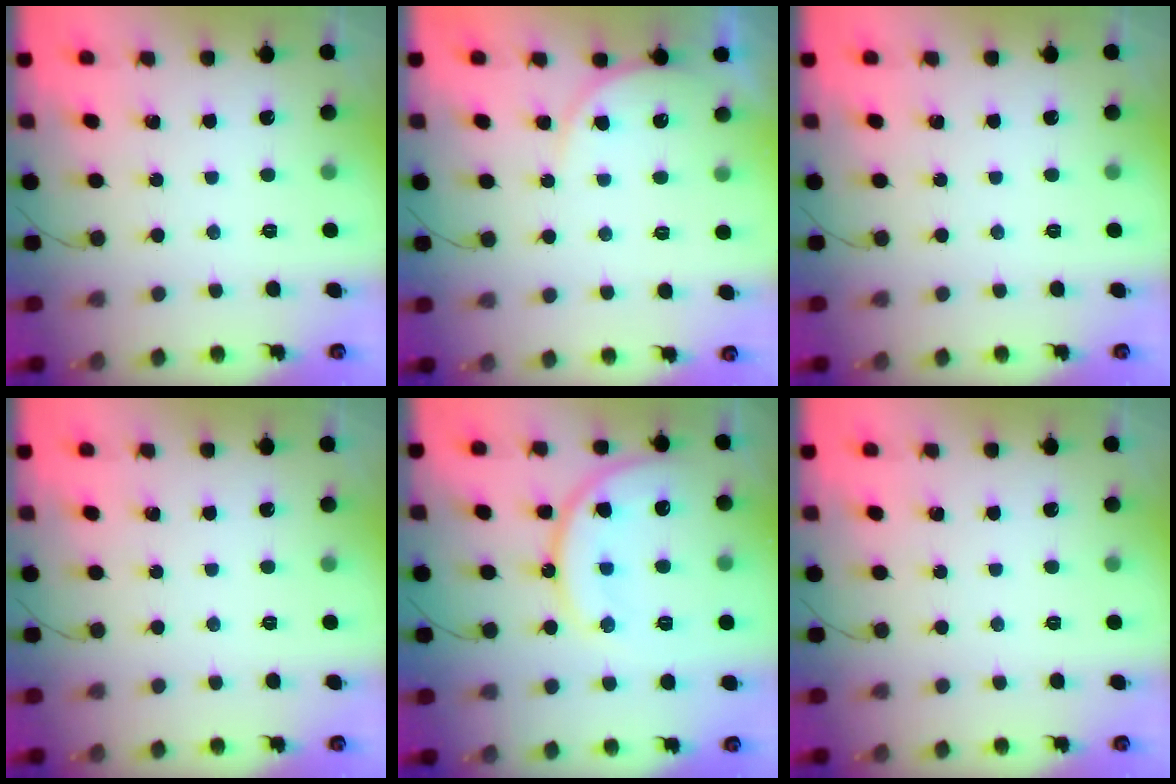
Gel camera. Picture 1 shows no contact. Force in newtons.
{"total": 6.3, "press": 6.3, "slide": 0.4}
{"total": 0.0}
{"total": 0.0}
{"total": 16.2, "press": 16.1, "slide": 1.8}
{"total": 0.0}